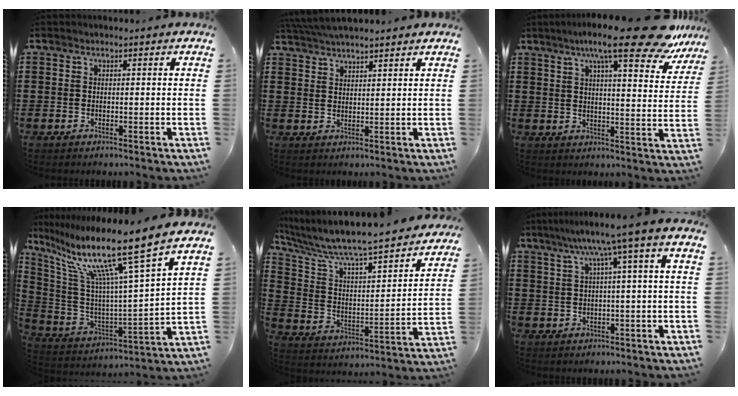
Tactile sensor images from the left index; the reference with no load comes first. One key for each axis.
{"total": 4.2, "fx": 4.0, "fy": 0.1, "fz": 1.2, "tx": -0.036, "ty": -0.006, "tz": 0.076}
{"total": 13.5, "fx": 10.0, "fy": 0.8, "fz": 9.1, "tx": -0.162, "ty": -0.037, "tz": 0.161}
{"total": 15.8, "fx": 10.8, "fy": -0.2, "fz": 11.5, "tx": -0.249, "ty": -0.073, "tz": 0.165}
{"total": 7.8, "fx": 7.0, "fy": 0.6, "fz": 3.5, "tx": -0.102, "ty": -0.064, "tz": 0.112}
{"total": 6.6, "fx": 2.0, "fy": 0.0, "fz": 6.3, "tx": -0.125, "ty": 0.000, "tz": 0.026}